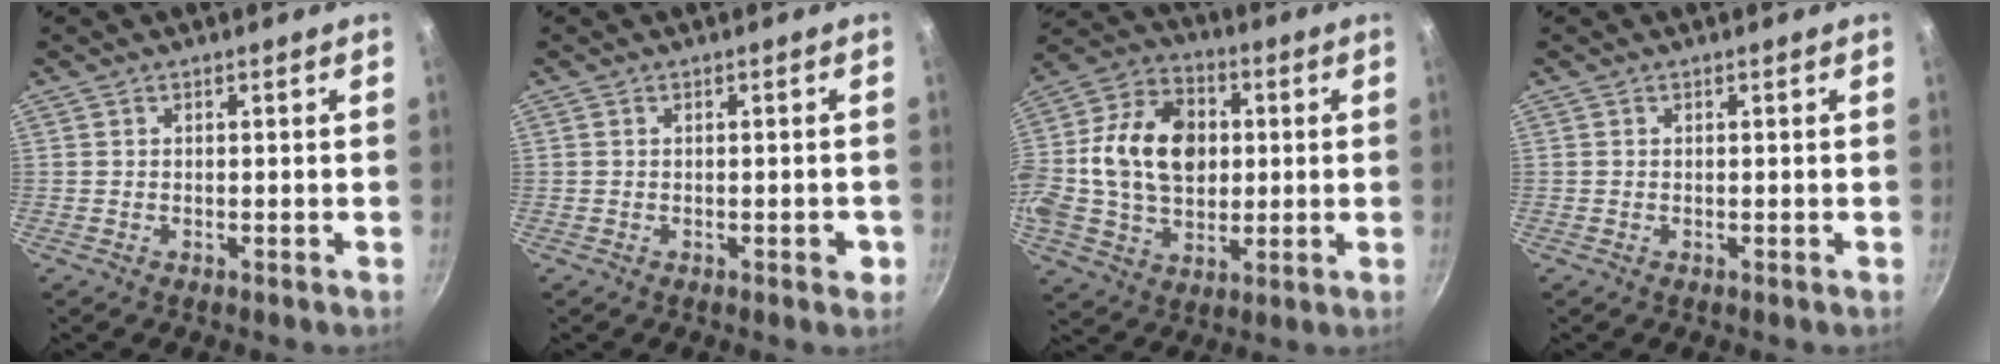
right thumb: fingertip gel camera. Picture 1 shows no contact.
{"total": 2.0, "force": [-0.6, 1.0, 1.7], "torque": [-0.011, 0.004, -0.009]}
{"total": 20.9, "force": [1.7, 15.3, 14.2], "torque": [-0.240, 0.028, 0.020]}
{"total": 0.0}